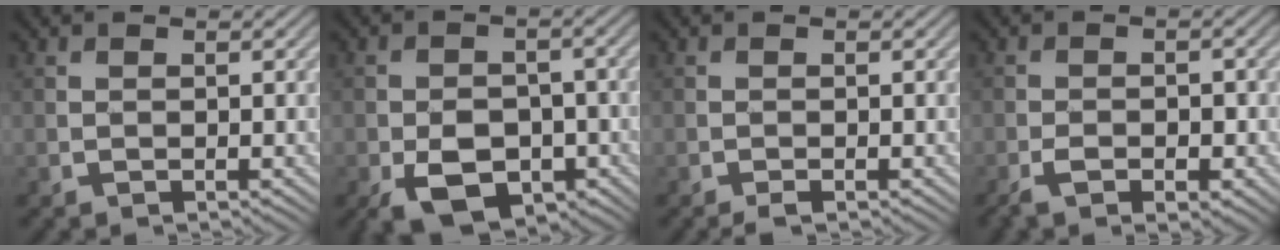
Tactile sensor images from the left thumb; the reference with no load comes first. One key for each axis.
{"total": 9.0, "fx": -4.2, "fy": 5.7, "fz": 5.5, "tx": -0.093, "ty": -0.021, "tz": -0.066}
{"total": 0.9, "fx": -0.6, "fy": 0.1, "fz": 0.6, "tx": -0.013, "ty": -0.002, "tz": -0.013}
{"total": 4.3, "fx": -2.1, "fy": 1.9, "fz": 3.2, "tx": -0.057, "ty": -0.004, "tz": -0.036}